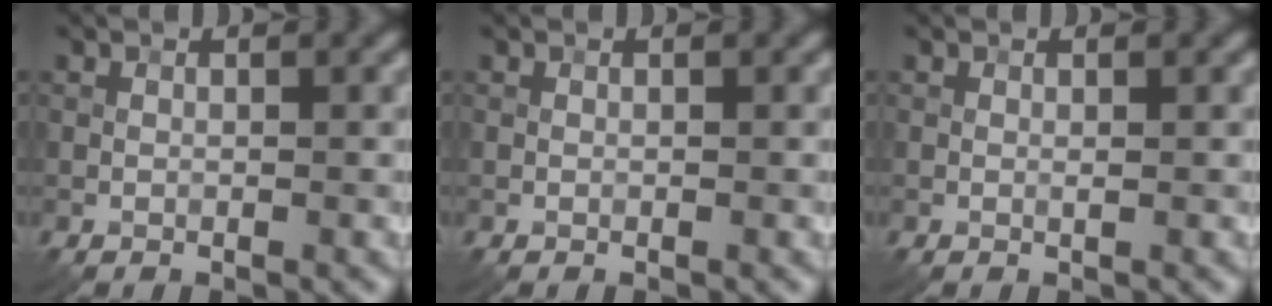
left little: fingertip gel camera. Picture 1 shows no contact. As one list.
[{"total": 0.0}, {"total": 0.0}]